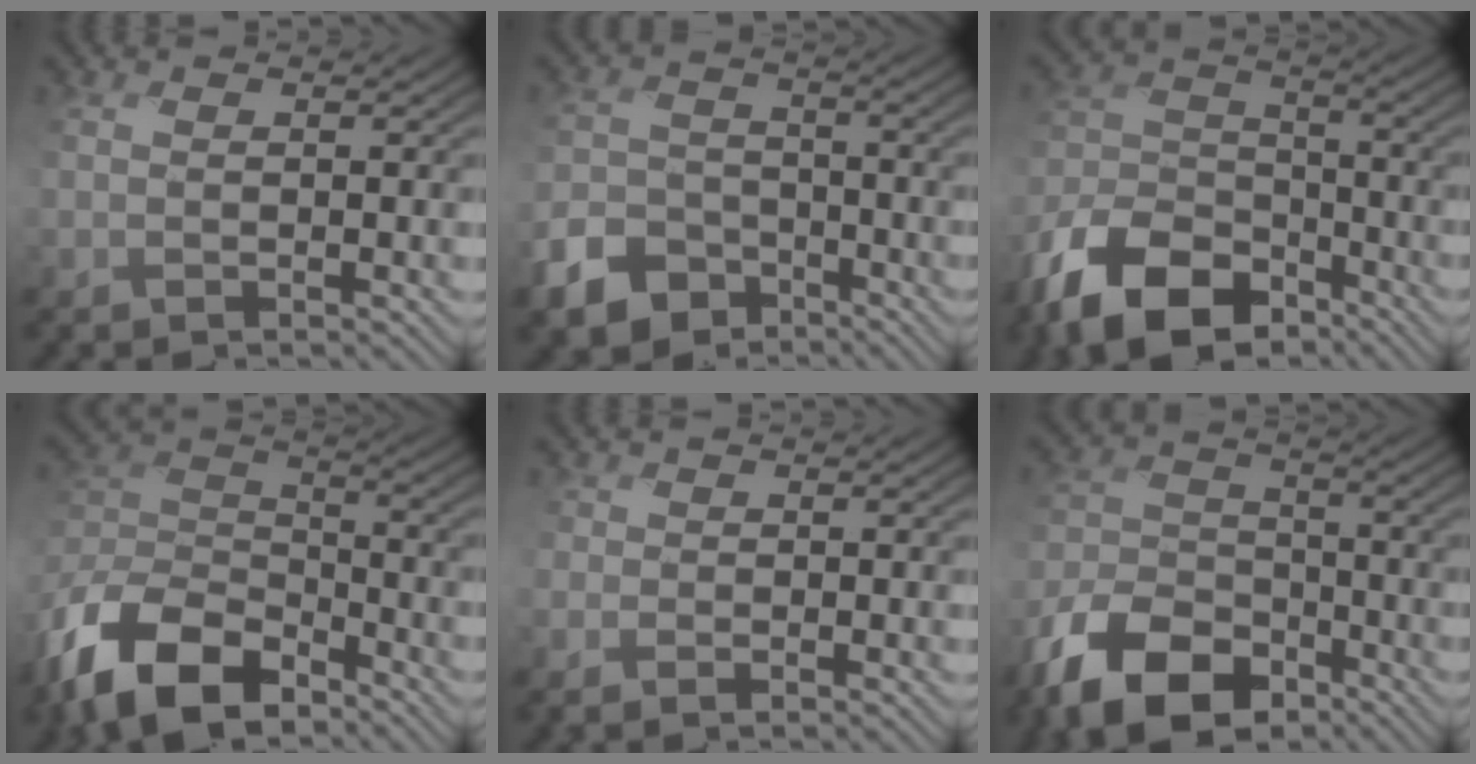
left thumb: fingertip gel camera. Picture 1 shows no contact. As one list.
[{"total": 8.1, "force": [-5.3, 5.3, 3.2], "torque": [-0.082, -0.018, -0.104]}, {"total": 13.8, "force": [-9.4, 7.3, 7.0], "torque": [-0.169, -0.015, -0.194]}, {"total": 15.0, "force": [-9.9, 7.6, 8.3], "torque": [-0.211, -0.019, -0.203]}, {"total": 2.0, "force": [-0.9, 1.6, 0.8], "torque": [-0.021, -0.009, -0.023]}, {"total": 12.5, "force": [-8.3, 6.8, 6.4], "torque": [-0.147, -0.014, -0.171]}]